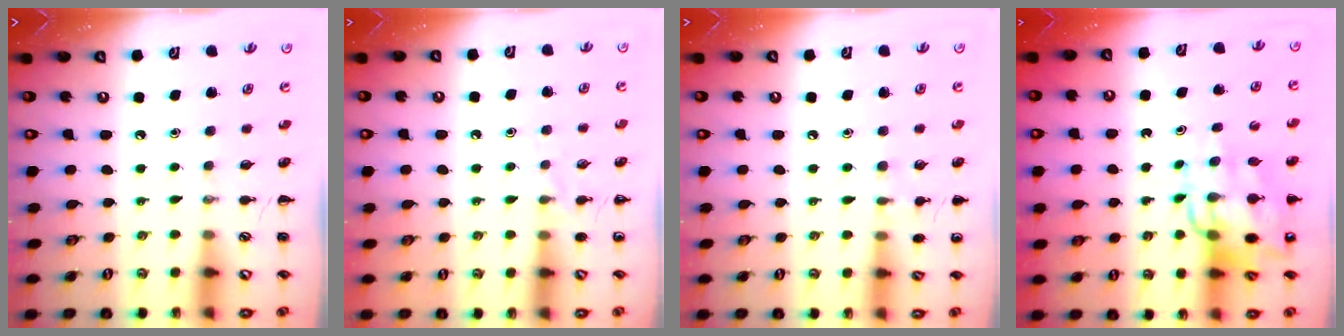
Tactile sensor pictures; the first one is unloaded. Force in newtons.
{"total": 5.1, "press": 4.8, "slide": 1.9}
{"total": 5.9, "press": 5.7, "slide": 1.7}
{"total": 12.2, "press": 11.8, "slide": 3.3}